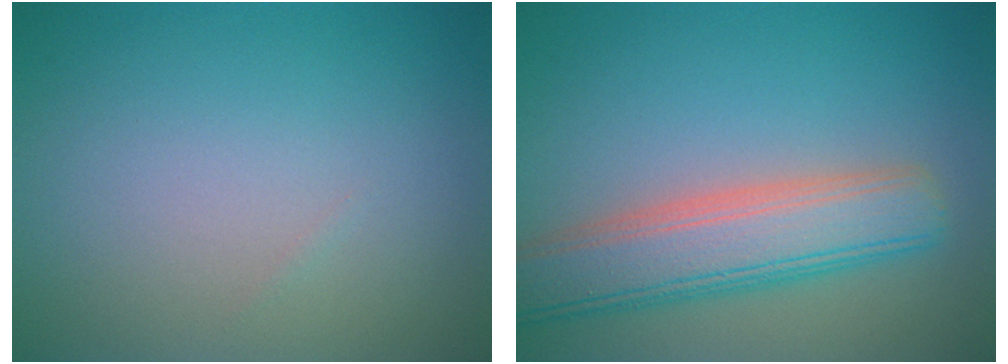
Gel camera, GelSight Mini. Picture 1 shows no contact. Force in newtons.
{"total": 6.7, "press": 6.6, "slide": 0.6}